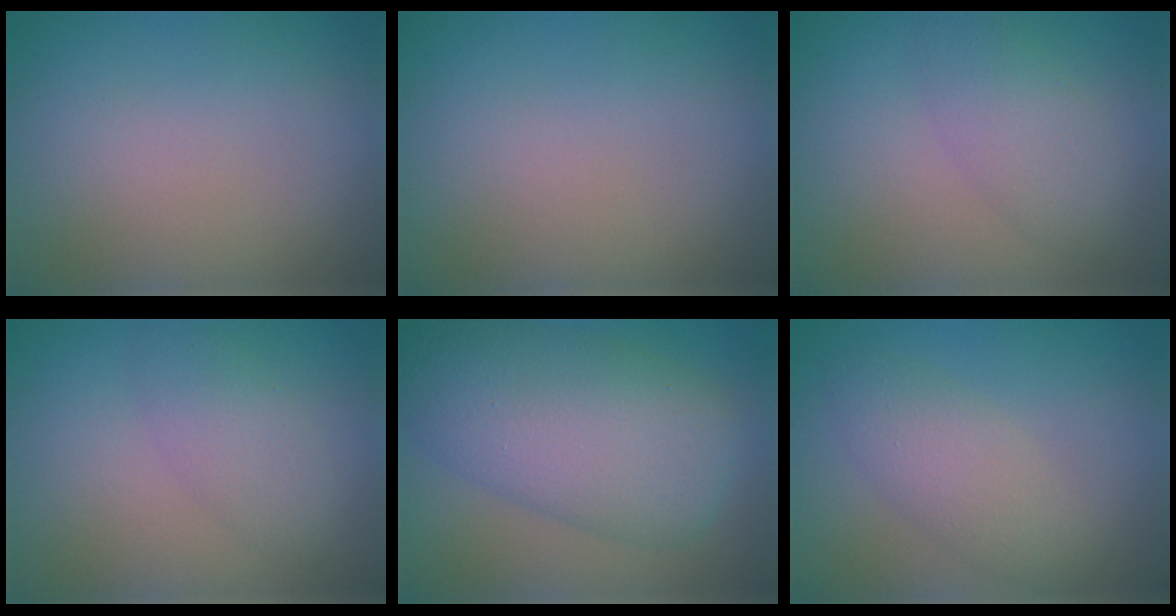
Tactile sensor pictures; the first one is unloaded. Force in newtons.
{"total": 0.0}
{"total": 3.0, "press": 3.0, "slide": 0.1}
{"total": 2.5, "press": 2.5, "slide": 0.1}
{"total": 9.5, "press": 9.5, "slide": 0.1}
{"total": 3.3, "press": 3.3, "slide": 0.1}